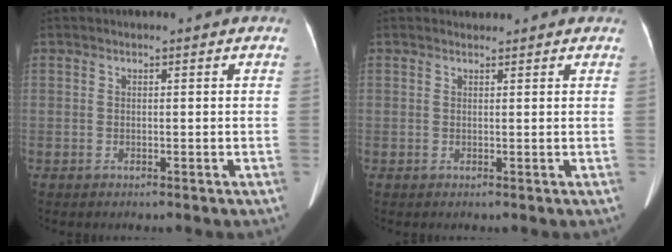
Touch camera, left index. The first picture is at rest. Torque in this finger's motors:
{"motor_torque": [0.17, -0.09, -0.18, 0.01]}